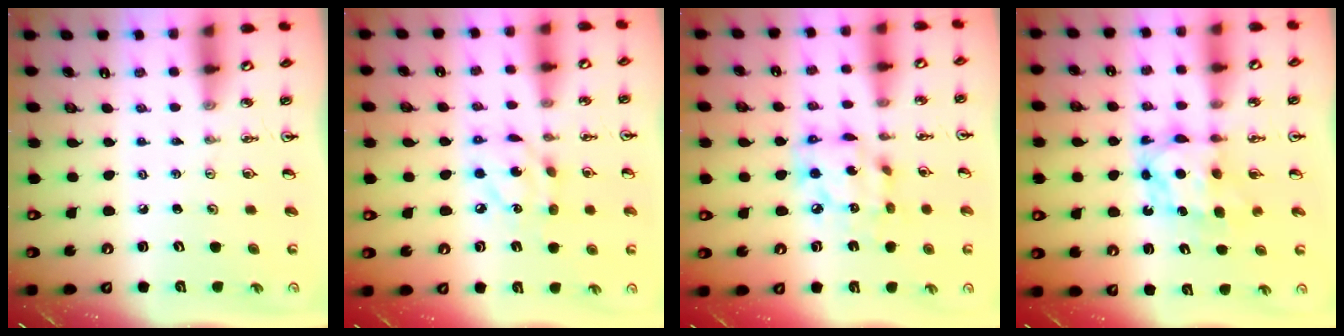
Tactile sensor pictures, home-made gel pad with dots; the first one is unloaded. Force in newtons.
{"total": 9.3, "press": 9.3, "slide": 0.4}
{"total": 12.8, "press": 12.8, "slide": 0.9}
{"total": 6.4, "press": 6.4, "slide": 0.5}